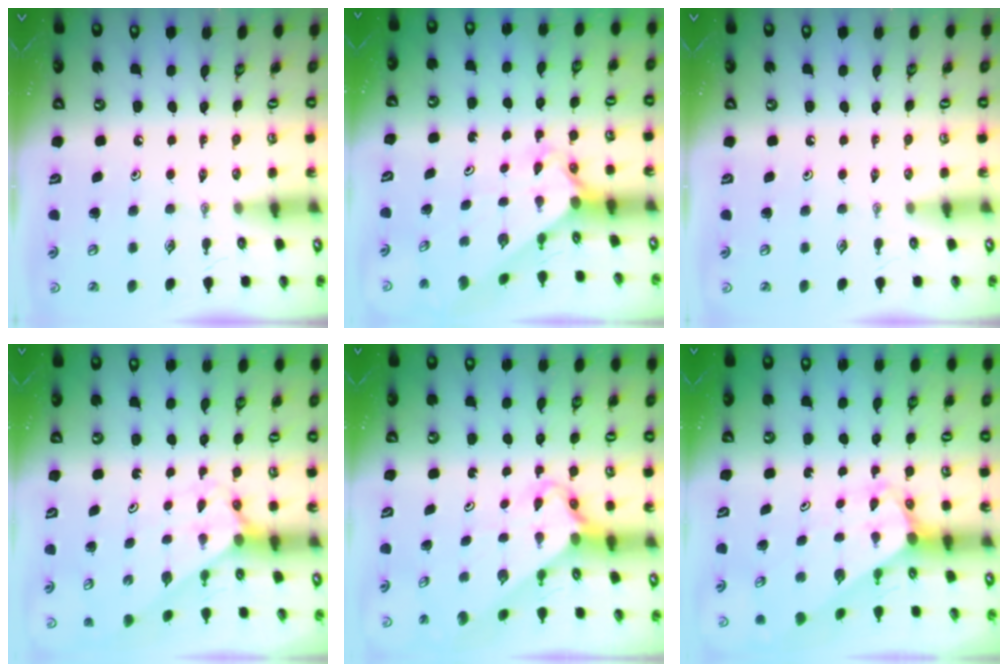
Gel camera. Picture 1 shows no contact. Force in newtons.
{"total": 2.4, "press": 2.4, "slide": 0.3}
{"total": 0.0}
{"total": 2.1, "press": 2.1, "slide": 0.2}
{"total": 2.7, "press": 2.7, "slide": 0.2}
{"total": 3.1, "press": 3.1, "slide": 0.3}